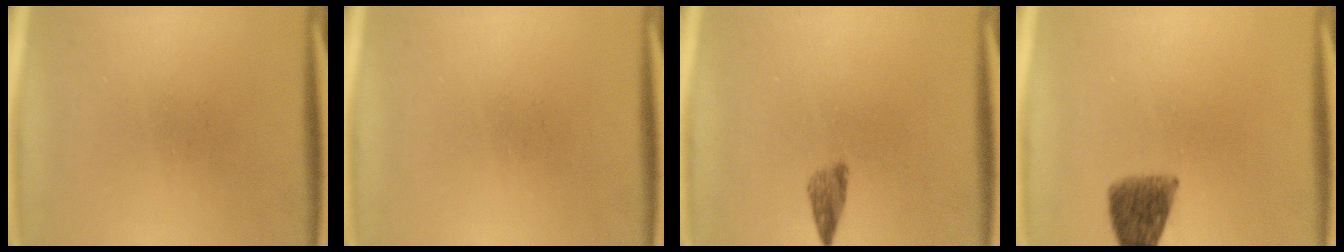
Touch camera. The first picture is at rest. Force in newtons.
{"total": 0.0}
{"total": 2.1}
{"total": 6.7}